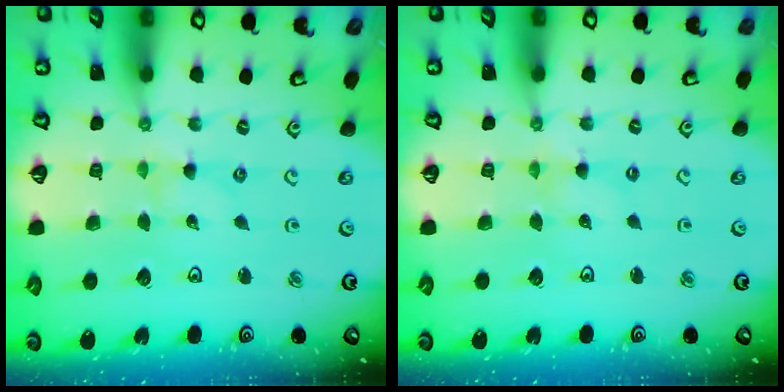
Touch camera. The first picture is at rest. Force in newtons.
{"total": 0.0}